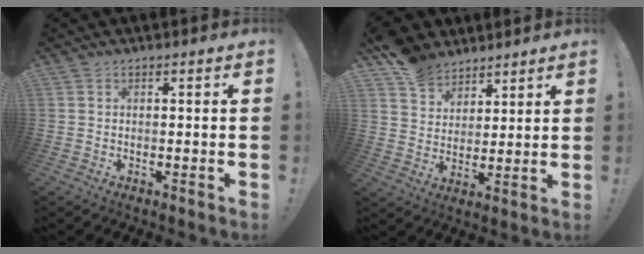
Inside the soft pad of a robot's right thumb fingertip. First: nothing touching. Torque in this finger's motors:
{"motor_torque": [-0.13, 1.56, 0.08, 0.06, 0.00]}